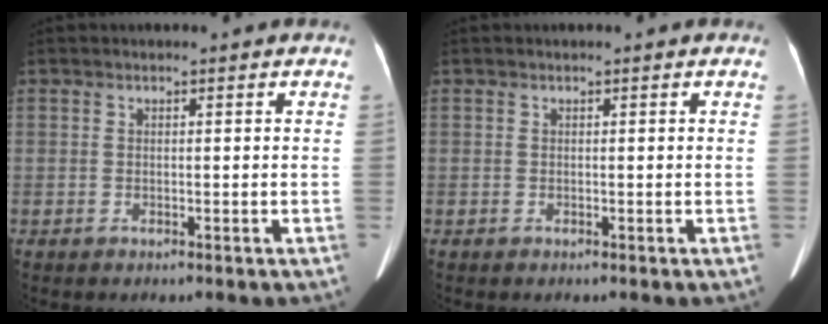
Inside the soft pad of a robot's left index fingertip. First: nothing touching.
{"total": 0.0}